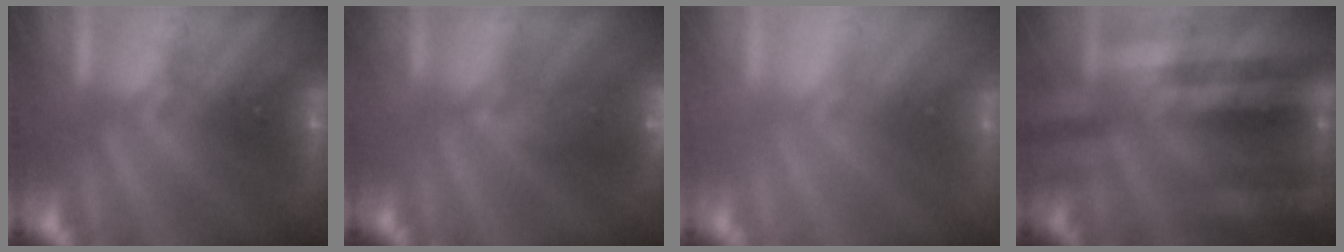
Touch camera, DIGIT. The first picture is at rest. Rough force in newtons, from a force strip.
{"total": 7.3}
{"total": 2.4}
{"total": 2.8}